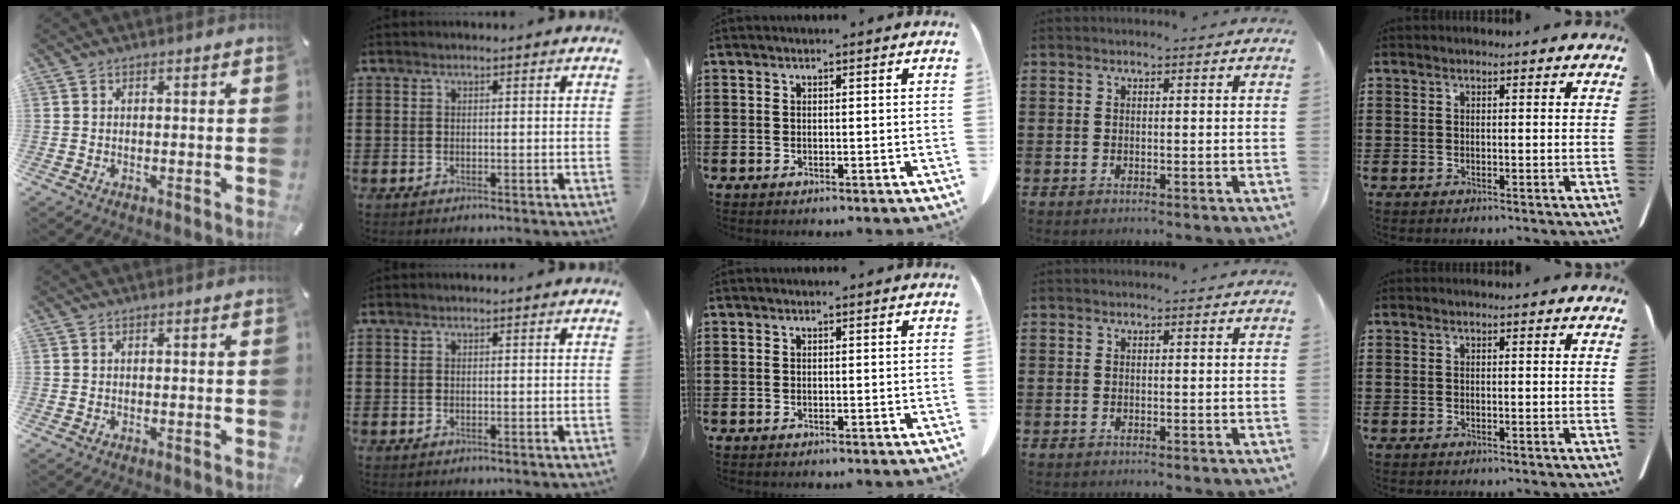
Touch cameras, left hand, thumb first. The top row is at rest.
{}